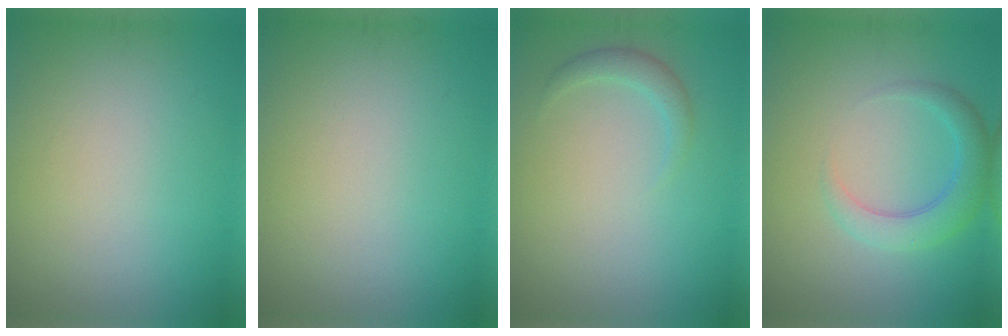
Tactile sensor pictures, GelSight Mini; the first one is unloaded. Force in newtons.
{"total": 0.0}
{"total": 1.5, "press": 1.5, "slide": 0.1}
{"total": 3.4, "press": 3.3, "slide": 0.2}